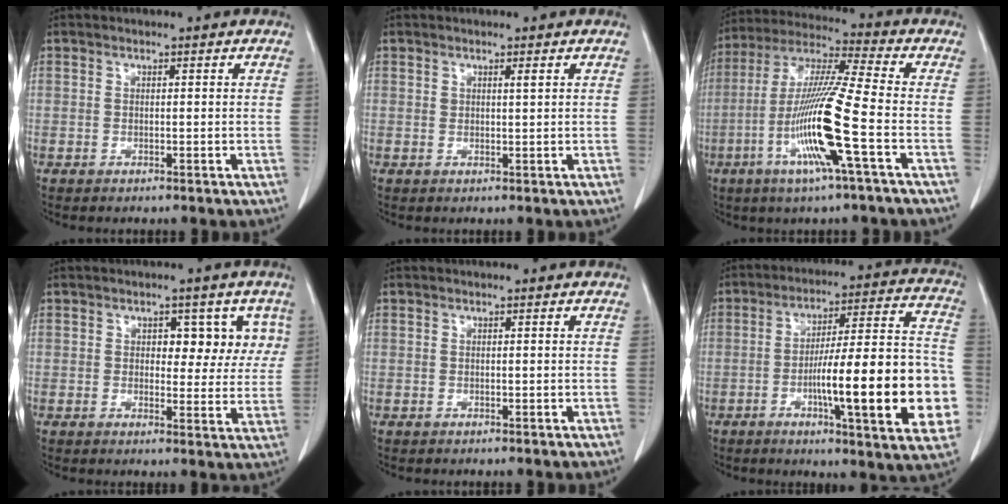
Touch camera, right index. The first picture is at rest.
{"total": 0.7, "force": [0.6, 0.1, 0.5], "torque": [-0.008, -0.001, 0.011]}
{"total": 14.9, "force": [-4.7, -0.9, 14.1], "torque": [-0.285, -0.013, -0.095]}
{"total": 5.9, "force": [2.2, 3.6, 4.1], "torque": [-0.029, 0.015, 0.024]}
{"total": 0.0}
{"total": 21.7, "force": [-5.2, 2.6, 20.9], "torque": [-0.247, 0.018, -0.068]}